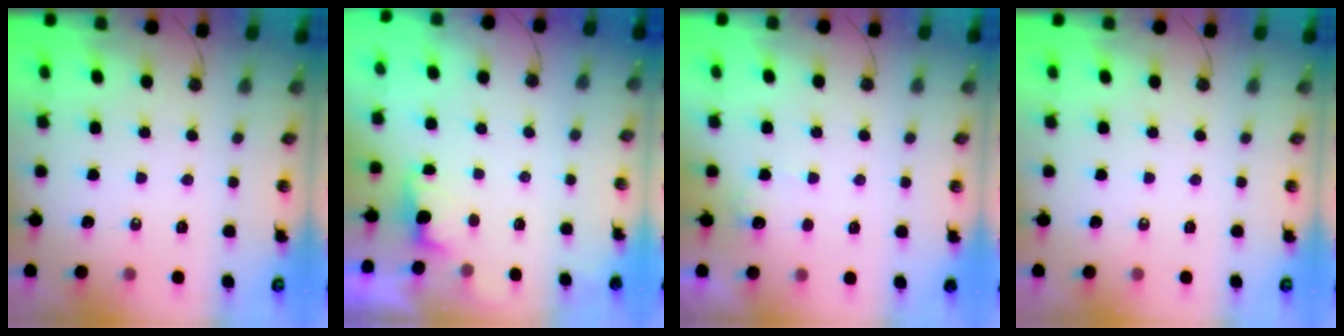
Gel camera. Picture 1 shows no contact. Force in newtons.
{"total": 1.2, "press": 0.9, "slide": 0.7}
{"total": 4.6, "press": 4.6, "slide": 0.3}
{"total": 0.0}